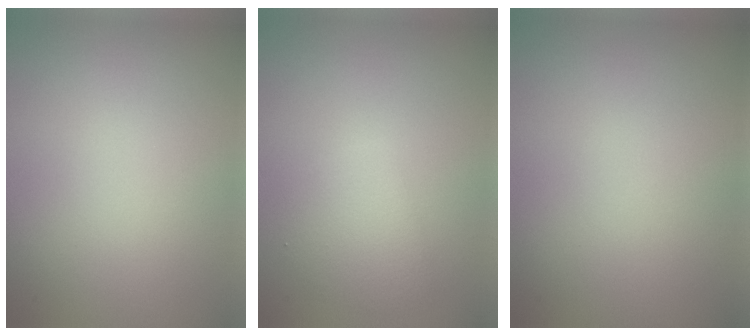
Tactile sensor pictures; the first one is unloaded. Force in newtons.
{"total": 2.7, "press": 2.7, "slide": 0.2}
{"total": 0.0}